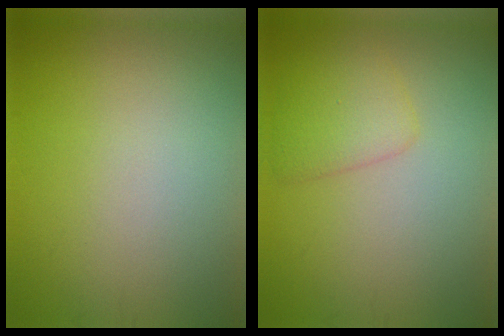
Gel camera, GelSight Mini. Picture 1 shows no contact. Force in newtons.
{"total": 2.6, "press": 2.6, "slide": 0.0}